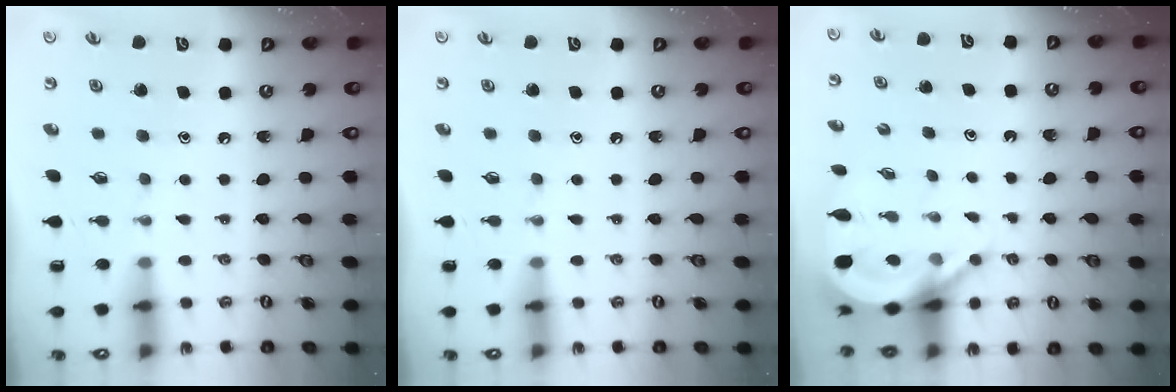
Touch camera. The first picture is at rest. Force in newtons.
{"total": 0.0}
{"total": 7.7, "press": 7.7, "slide": 0.7}